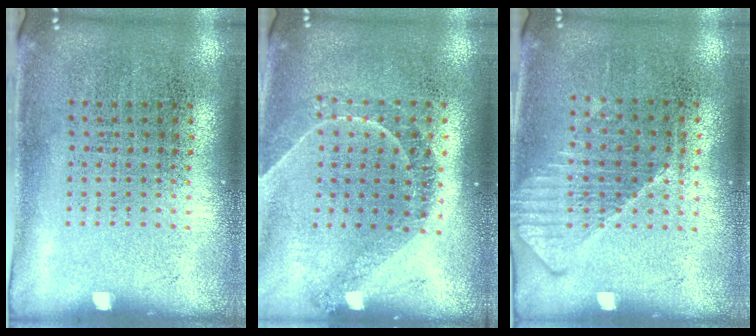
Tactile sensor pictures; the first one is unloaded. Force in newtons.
{"total": 1.2, "press": 1.2, "slide": 0.4}
{"total": 1.2, "press": 1.2, "slide": 0.3}